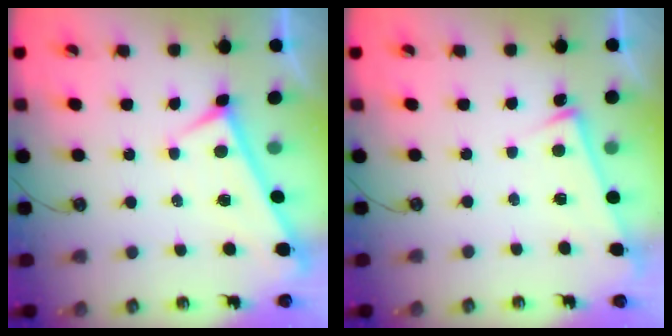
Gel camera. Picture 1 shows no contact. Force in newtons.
{"total": 4.0, "press": 4.0, "slide": 0.3}